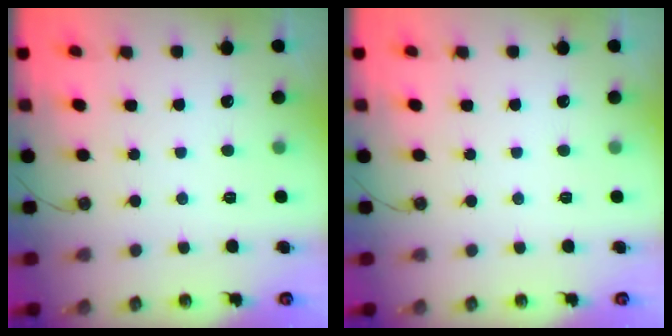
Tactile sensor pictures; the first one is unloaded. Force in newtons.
{"total": 0.0}